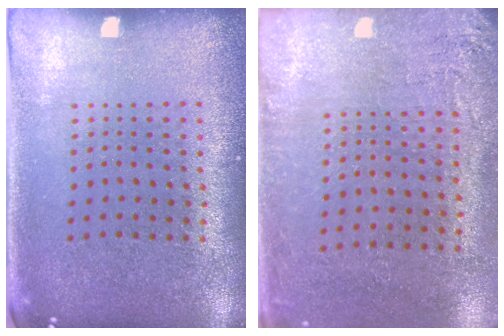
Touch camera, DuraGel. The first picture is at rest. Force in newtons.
{"total": 2.7, "press": 2.2, "slide": 1.5}